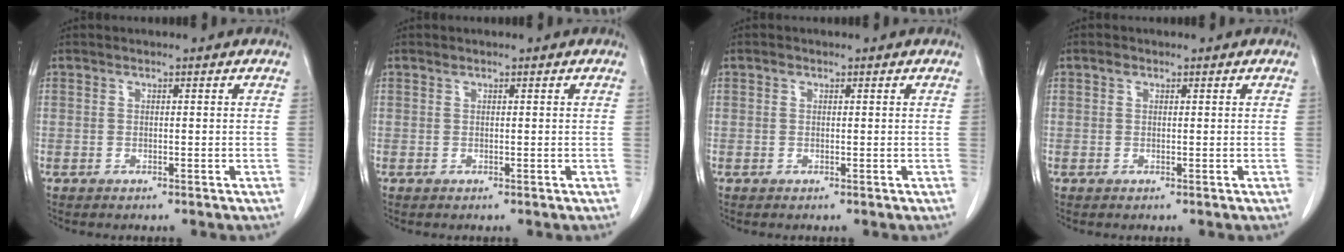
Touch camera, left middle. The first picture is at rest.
{"total": 0.0}
{"total": 0.5, "force": [0.3, 0.4, 0.2], "torque": [-0.002, 0.004, 0.003]}
{"total": 0.8, "force": [0.4, 0.6, 0.3], "torque": [-0.006, 0.006, 0.007]}